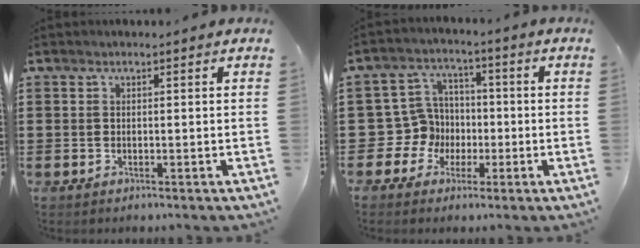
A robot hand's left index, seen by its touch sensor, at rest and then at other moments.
{"total": 7.2, "force": [-1.1, 7.0, 1.2], "torque": [-0.074, 0.005, -0.022]}